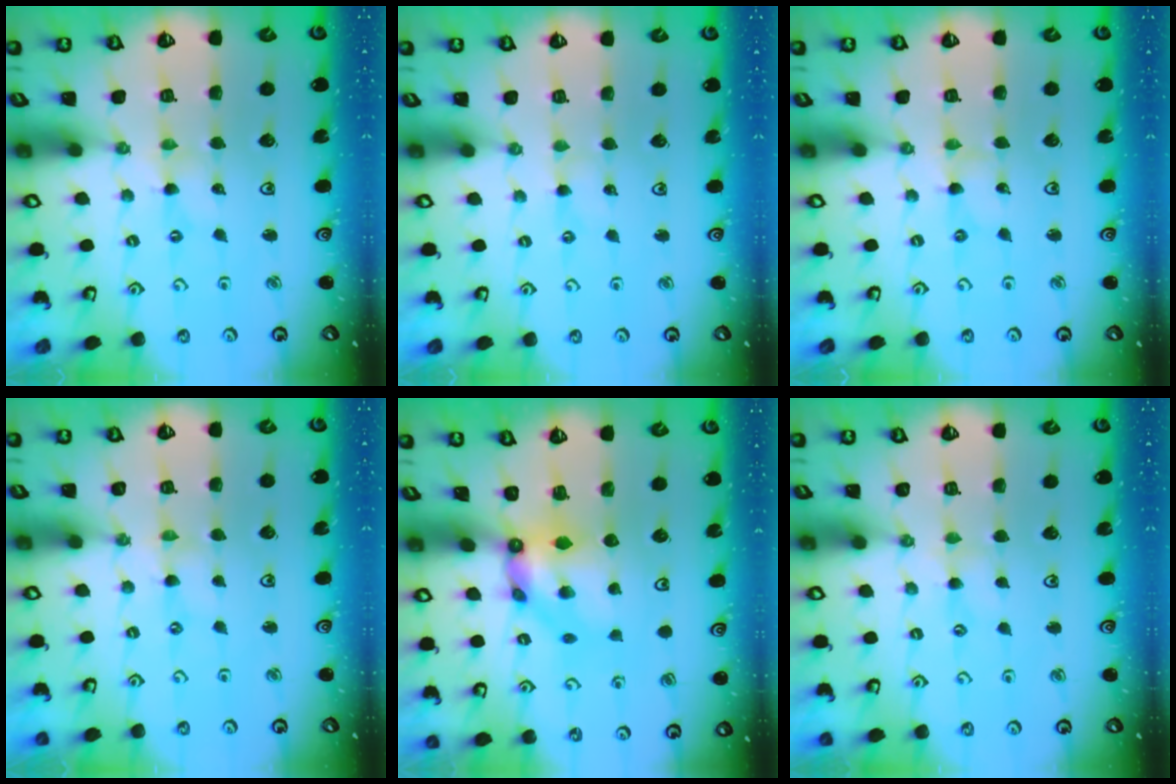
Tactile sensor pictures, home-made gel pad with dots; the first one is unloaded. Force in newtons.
{"total": 0.0}
{"total": 0.0}
{"total": 0.0}
{"total": 8.1, "press": 8.1, "slide": 0.5}
{"total": 1.8, "press": 1.8, "slide": 0.4}